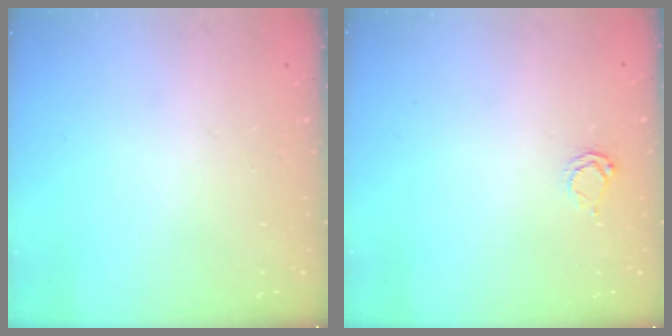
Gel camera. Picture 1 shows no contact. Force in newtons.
{"total": 2.5, "press": 2.4, "slide": 0.3}